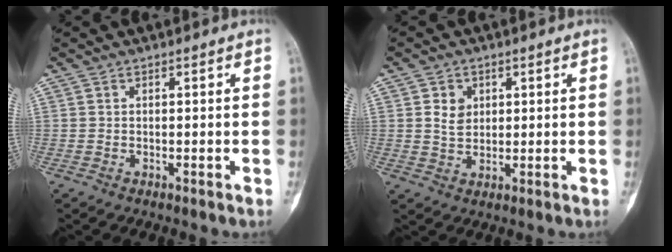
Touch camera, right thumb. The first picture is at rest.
{"total": 4.3, "force": [1.2, 3.4, 2.2], "torque": [-0.020, -0.006, 0.024]}